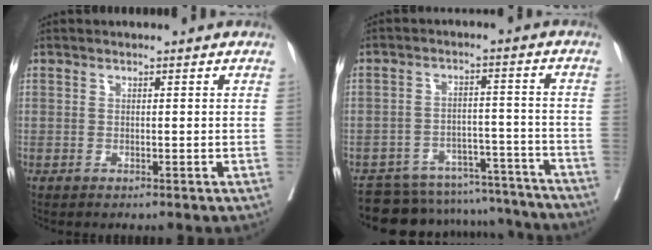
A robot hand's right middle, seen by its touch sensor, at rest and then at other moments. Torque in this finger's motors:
{"motor_torque": [-0.10, -1.25, 0.04, -0.01]}